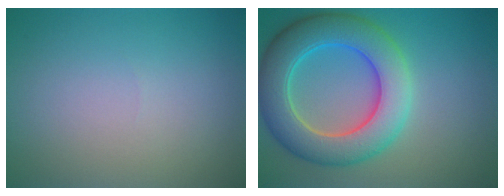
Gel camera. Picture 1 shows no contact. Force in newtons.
{"total": 9.0, "press": 9.0, "slide": 0.3}